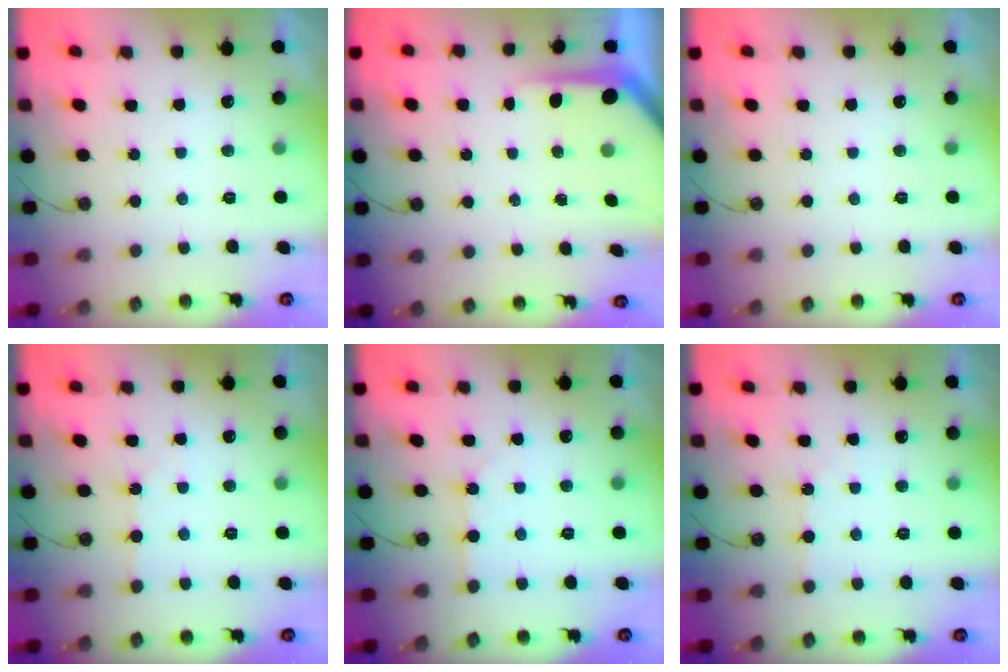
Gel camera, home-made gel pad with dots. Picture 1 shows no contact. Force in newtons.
{"total": 5.1, "press": 5.1, "slide": 0.5}
{"total": 0.0}
{"total": 2.3, "press": 2.2, "slide": 0.4}
{"total": 3.8, "press": 3.8, "slide": 0.6}
{"total": 3.3, "press": 3.3, "slide": 0.4}